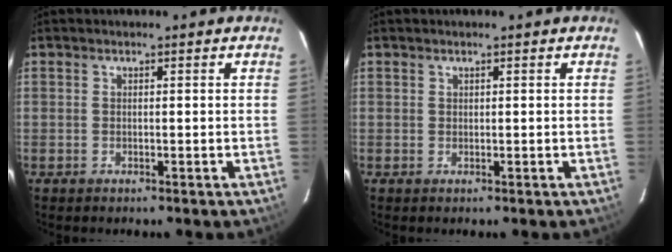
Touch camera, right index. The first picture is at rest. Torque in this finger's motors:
{"motor_torque": [0.00, 0.00, 0.00, 0.00]}